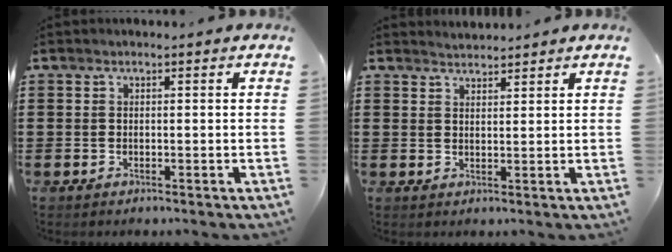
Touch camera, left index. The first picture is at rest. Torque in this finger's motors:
{"motor_torque": [0.02, 0.16, 0.01, 0.00]}